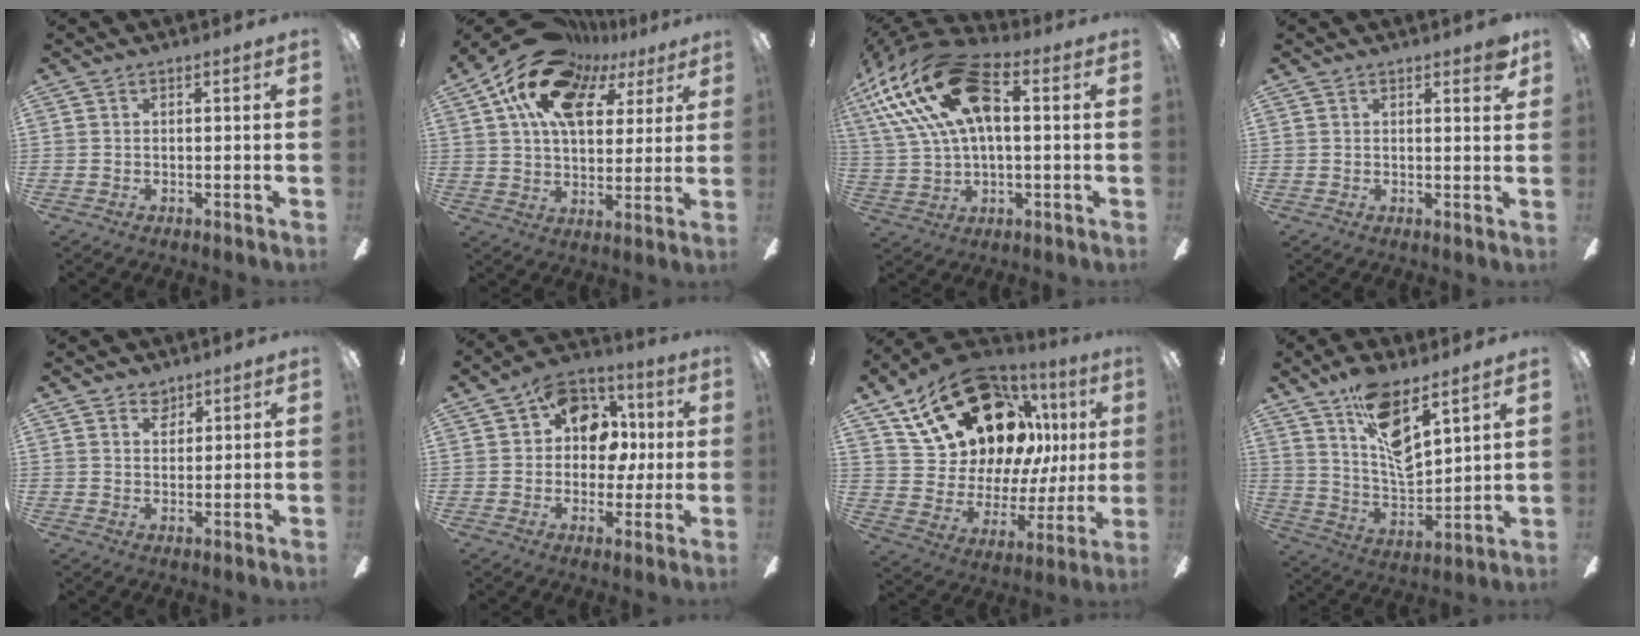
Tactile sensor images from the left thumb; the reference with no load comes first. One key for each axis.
{"total": 20.2, "fx": 10.7, "fy": 11.3, "fz": 12.9, "tx": -0.249, "ty": -0.032, "tz": 0.192}
{"total": 24.9, "fx": 7.7, "fy": 12.7, "fz": 19.9, "tx": -0.413, "ty": -0.012, "tz": 0.132}
{"total": 2.7, "fx": 1.9, "fy": 0.8, "fz": 1.7, "tx": -0.014, "ty": -0.005, "tz": 0.028}
{"total": 3.4, "fx": 2.7, "fy": 2.0, "fz": 0.8, "tx": 0.003, "ty": -0.014, "tz": 0.046}
{"total": 14.4, "fx": 4.1, "fy": 11.1, "fz": 8.2, "tx": -0.113, "ty": 0.002, "tz": 0.077}
{"total": 24.6, "fx": 15.0, "fy": 13.6, "fz": 13.9, "tx": -0.233, "ty": -0.077, "tz": 0.287}
{"total": 14.5, "fx": 9.5, "fy": 4.8, "fz": 9.8, "tx": -0.177, "ty": -0.053, "tz": 0.168}